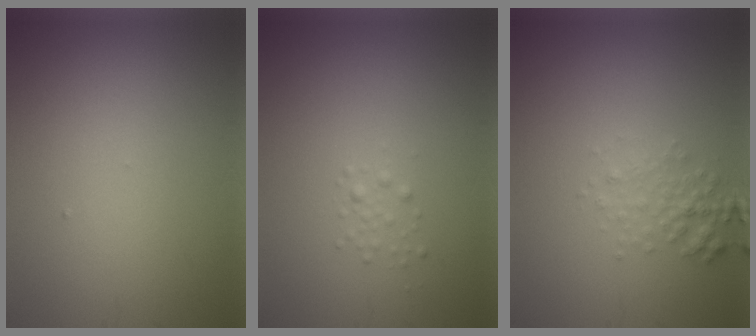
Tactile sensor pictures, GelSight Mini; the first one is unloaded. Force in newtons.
{"total": 0.9, "press": 0.9, "slide": 0.0}
{"total": 2.0, "press": 2.0, "slide": 0.1}